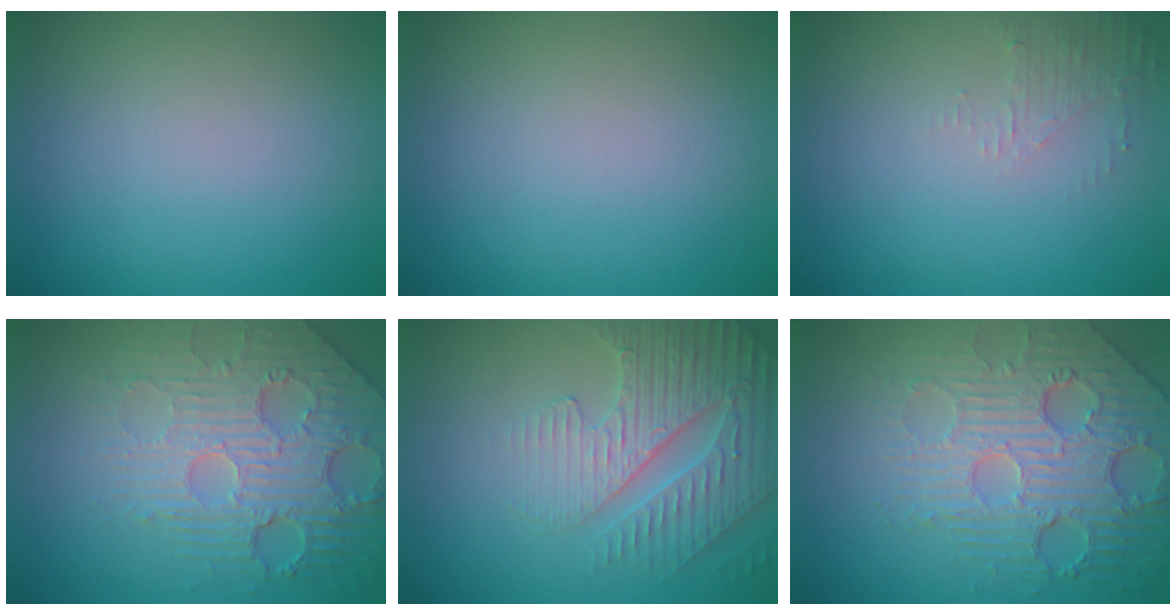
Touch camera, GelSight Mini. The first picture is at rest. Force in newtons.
{"total": 0.0}
{"total": 1.6, "press": 1.5, "slide": 0.4}
{"total": 4.7, "press": 4.4, "slide": 1.7}
{"total": 4.5, "press": 4.3, "slide": 1.2}
{"total": 6.8, "press": 5.2, "slide": 4.3}